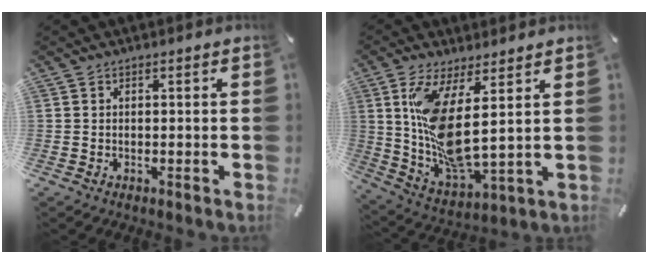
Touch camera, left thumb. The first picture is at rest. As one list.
[{"total": 13.2, "force": [5.1, 3.7, 11.6], "torque": [-0.240, -0.045, 0.089]}]